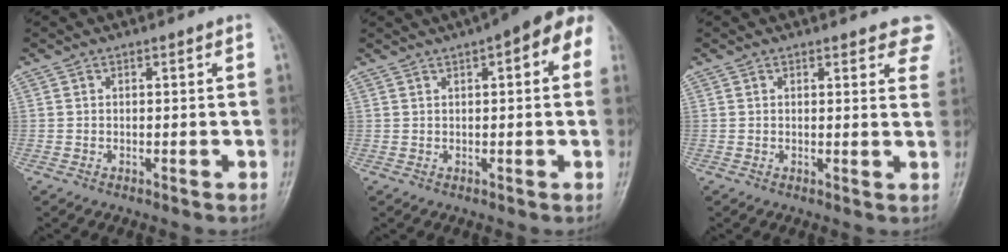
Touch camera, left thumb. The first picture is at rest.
{"total": 10.9, "force": [4.9, 3.6, 9.1], "torque": [-0.099, 0.018, 0.052]}
{"total": 6.5, "force": [5.0, 2.4, 3.4], "torque": [-0.006, -0.019, 0.040]}